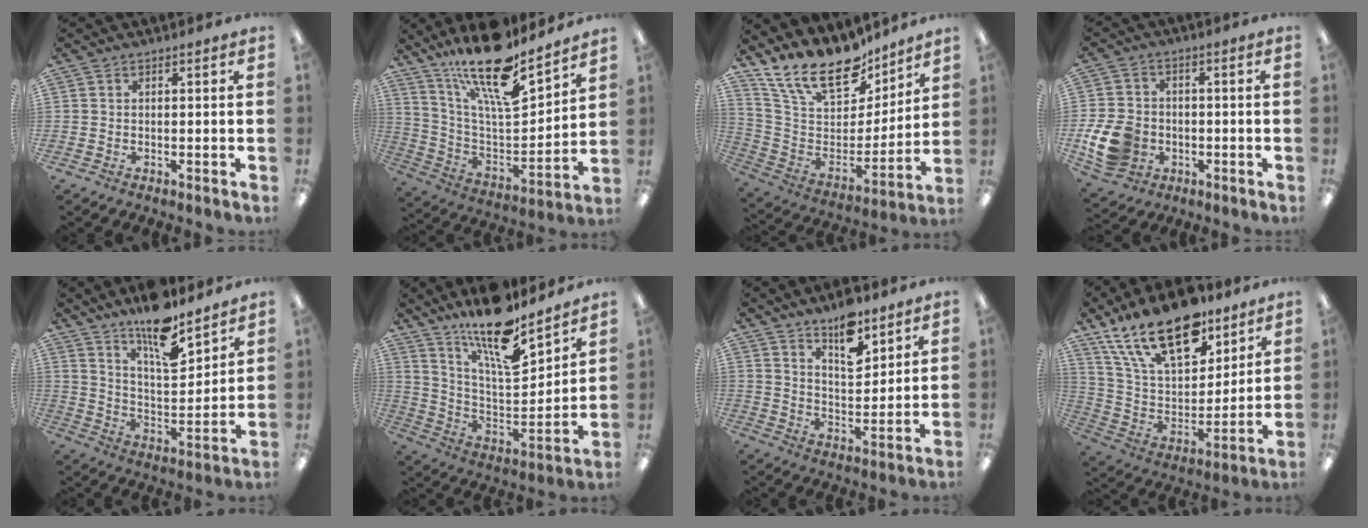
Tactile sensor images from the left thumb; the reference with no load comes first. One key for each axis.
{"total": 20.9, "fx": 15.6, "fy": 6.1, "fz": 12.5, "tx": -0.227, "ty": -0.105, "tz": 0.267}
{"total": 20.6, "fx": 16.0, "fy": 8.6, "fz": 9.7, "tx": -0.195, "ty": -0.108, "tz": 0.290}
{"total": 11.5, "fx": -3.0, "fy": 9.2, "fz": 6.2, "tx": -0.145, "ty": 0.018, "tz": -0.051}
{"total": 13.4, "fx": 10.8, "fy": 4.0, "fz": 6.9, "tx": -0.110, "ty": -0.077, "tz": 0.187}
{"total": 18.1, "fx": 14.3, "fy": 5.1, "fz": 10.0, "tx": -0.184, "ty": -0.096, "tz": 0.245}
{"total": 10.6, "fx": 8.1, "fy": 4.3, "fz": 5.3, "tx": -0.071, "ty": -0.054, "tz": 0.140}
{"total": 23.4, "fx": 15.3, "fy": 11.0, "fz": 13.9, "tx": -0.268, "ty": -0.077, "tz": 0.271}